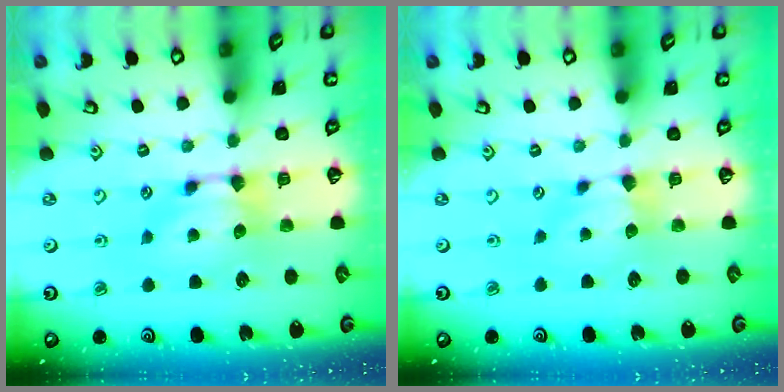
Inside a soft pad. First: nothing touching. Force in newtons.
{"total": 0.0}